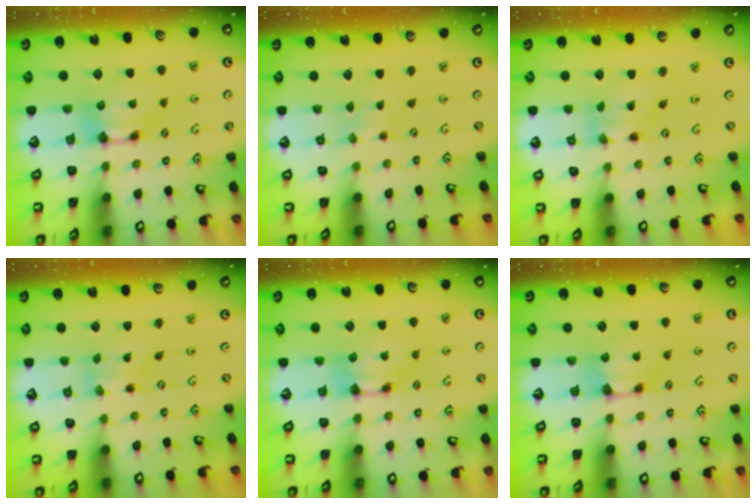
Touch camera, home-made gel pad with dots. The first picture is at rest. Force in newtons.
{"total": 2.8, "press": 2.8, "slide": 0.2}
{"total": 1.4, "press": 0.3, "slide": 1.4}
{"total": 1.8, "press": 1.5, "slide": 1.1}
{"total": 0.0}
{"total": 1.1, "press": 0.4, "slide": 1.0}